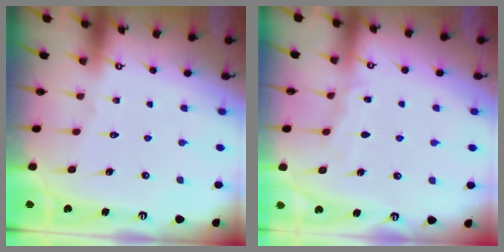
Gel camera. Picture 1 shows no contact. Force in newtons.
{"total": 4.0, "press": 3.9, "slide": 0.5}